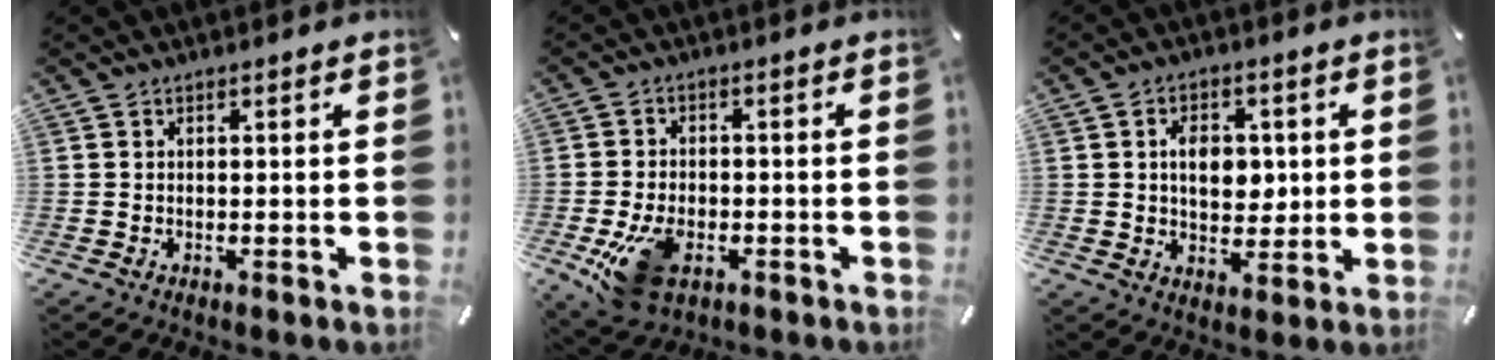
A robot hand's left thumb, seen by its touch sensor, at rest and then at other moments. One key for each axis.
{"total": 10.0, "fx": -3.5, "fy": 6.3, "fz": 7.0, "tx": -0.143, "ty": 0.003, "tz": -0.062}
{"total": 7.7, "fx": 1.2, "fy": 5.6, "fz": 5.2, "tx": -0.078, "ty": 0.004, "tz": 0.017}